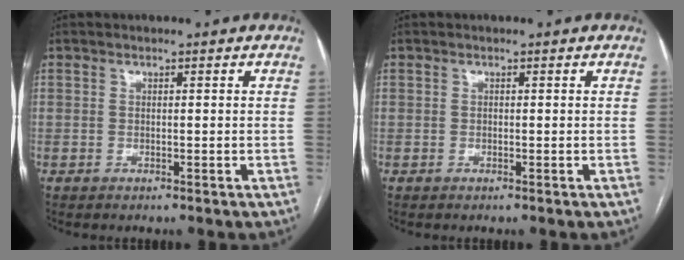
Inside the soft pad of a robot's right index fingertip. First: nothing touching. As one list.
[{"total": 0.0}]